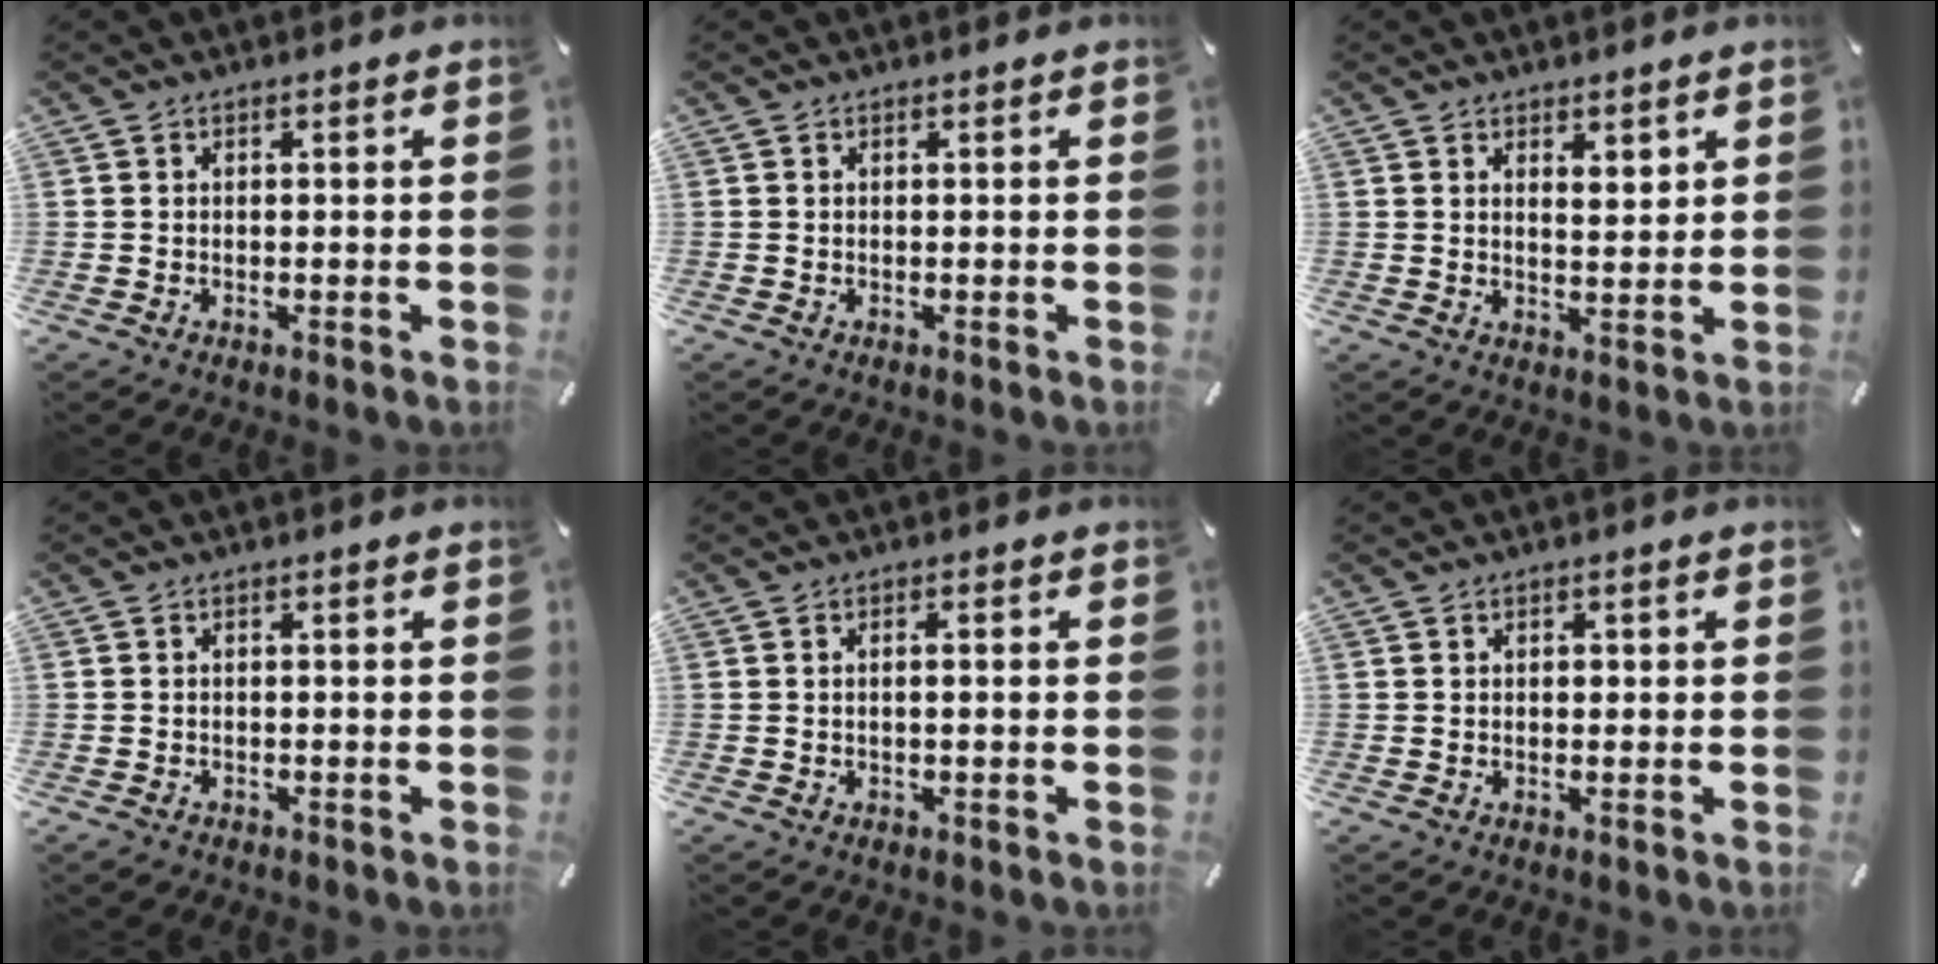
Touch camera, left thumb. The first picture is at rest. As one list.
[{"total": 0.0}, {"total": 3.2, "force": [2.5, 1.7, 1.1], "torque": [-0.003, -0.017, 0.042]}, {"total": 0.9, "force": [-0.7, 0.5, 0.1], "torque": [-0.003, 0.005, -0.016]}, {"total": 1.4, "force": [-0.5, 0.3, 1.3], "torque": [-0.023, 0.001, -0.008]}, {"total": 0.6, "force": [-0.1, 0.5, 0.3], "torque": [-0.006, 0.003, -0.002]}]